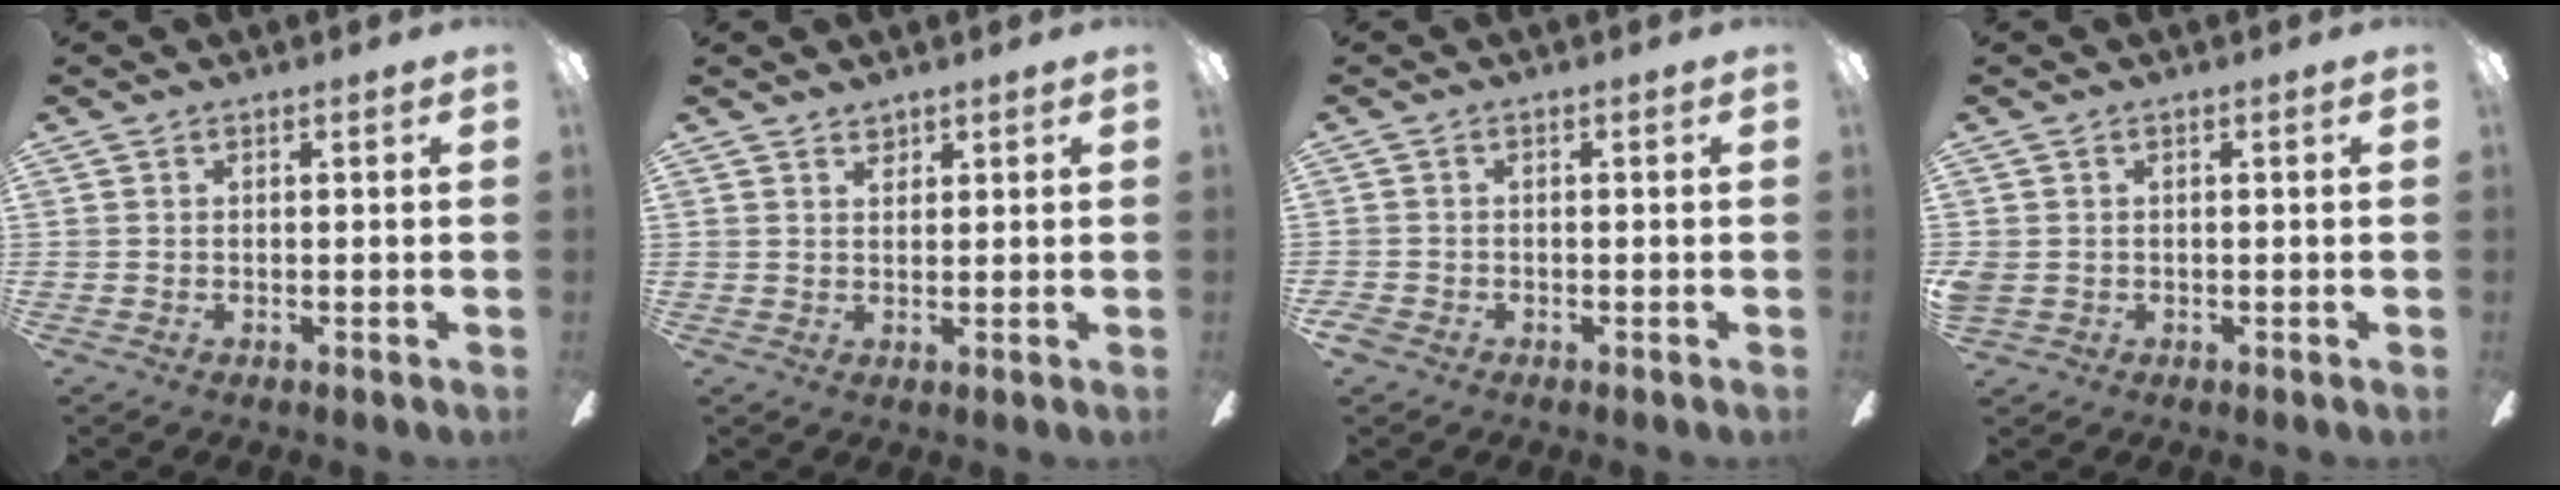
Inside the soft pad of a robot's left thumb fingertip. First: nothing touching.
{"total": 2.0, "force": [1.6, 1.0, 0.6], "torque": [-0.005, -0.004, 0.028]}
{"total": 2.0, "force": [-1.3, 1.3, 0.8], "torque": [-0.018, 0.005, -0.027]}
{"total": 2.0, "force": [-0.3, 1.8, 0.8], "torque": [-0.013, 0.005, -0.005]}